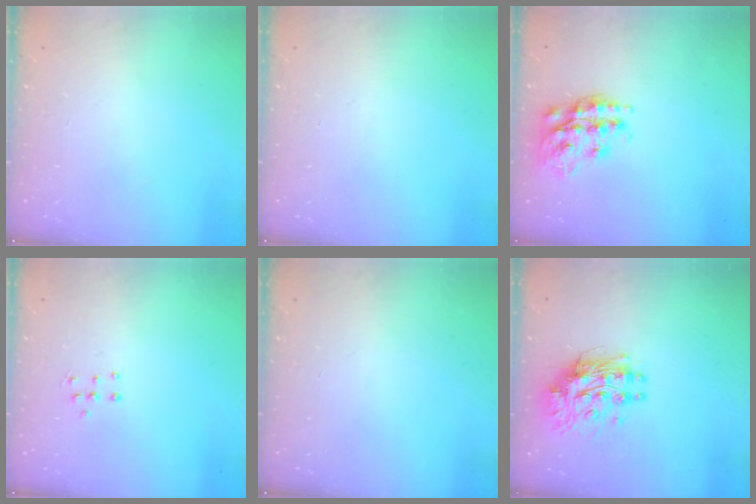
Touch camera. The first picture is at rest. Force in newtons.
{"total": 0.0}
{"total": 19.7, "press": 19.6, "slide": 1.4}
{"total": 5.0, "press": 4.9, "slide": 0.5}
{"total": 0.0}
{"total": 11.5, "press": 11.5, "slide": 1.0}